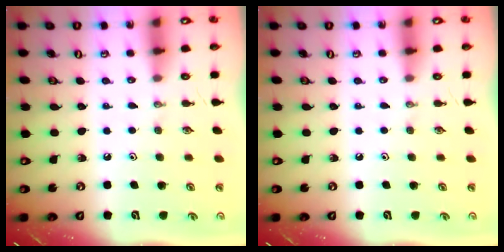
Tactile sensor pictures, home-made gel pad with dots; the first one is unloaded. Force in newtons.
{"total": 0.0}